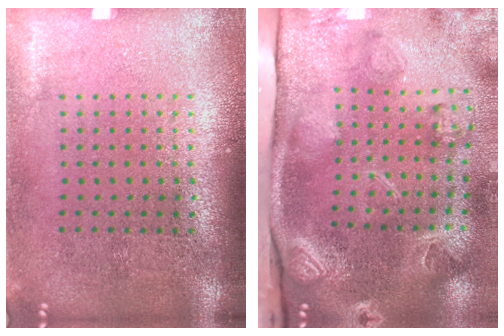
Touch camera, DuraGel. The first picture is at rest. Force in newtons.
{"total": 4.5, "press": 3.3, "slide": 3.2}